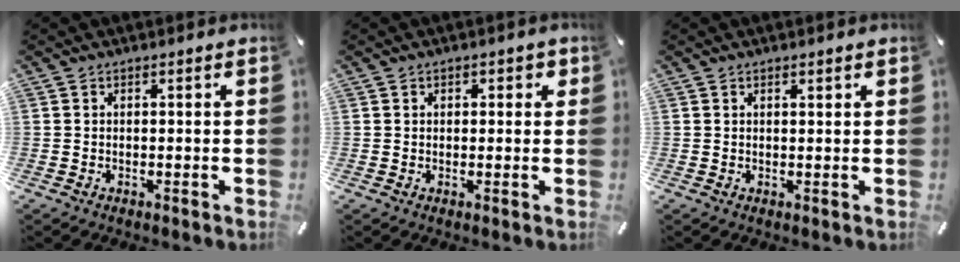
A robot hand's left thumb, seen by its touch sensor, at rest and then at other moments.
{"total": 1.4, "force": [0.4, 1.0, 0.8], "torque": [-0.009, 0.003, 0.003]}
{"total": 0.8, "force": [0.7, 0.2, 0.5], "torque": [-0.009, 0.000, 0.012]}